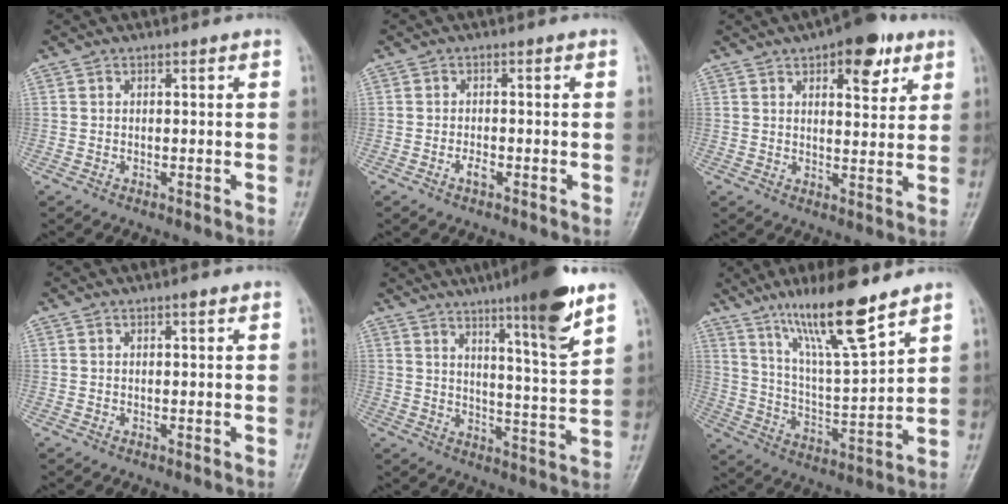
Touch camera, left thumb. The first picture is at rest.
{"total": 1.7, "force": [-0.9, 0.8, 1.3], "torque": [-0.024, 0.004, -0.016]}
{"total": 10.4, "force": [5.6, 4.7, 7.4], "torque": [-0.072, -0.021, 0.075]}
{"total": 0.7, "force": [0.4, 0.1, 0.5], "torque": [-0.008, -0.001, 0.005]}
{"total": 14.2, "force": [9.0, 1.1, 11.0], "torque": [-0.157, -0.054, 0.137]}
{"total": 15.6, "force": [10.8, 2.1, 11.0], "torque": [-0.188, -0.063, 0.201]}